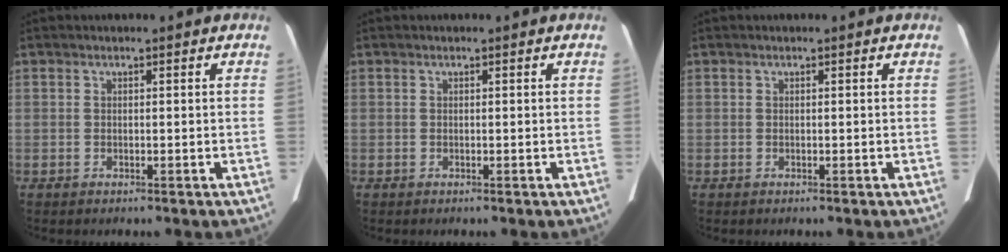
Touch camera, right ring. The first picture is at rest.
{"total": 0.0}
{"total": 0.0}